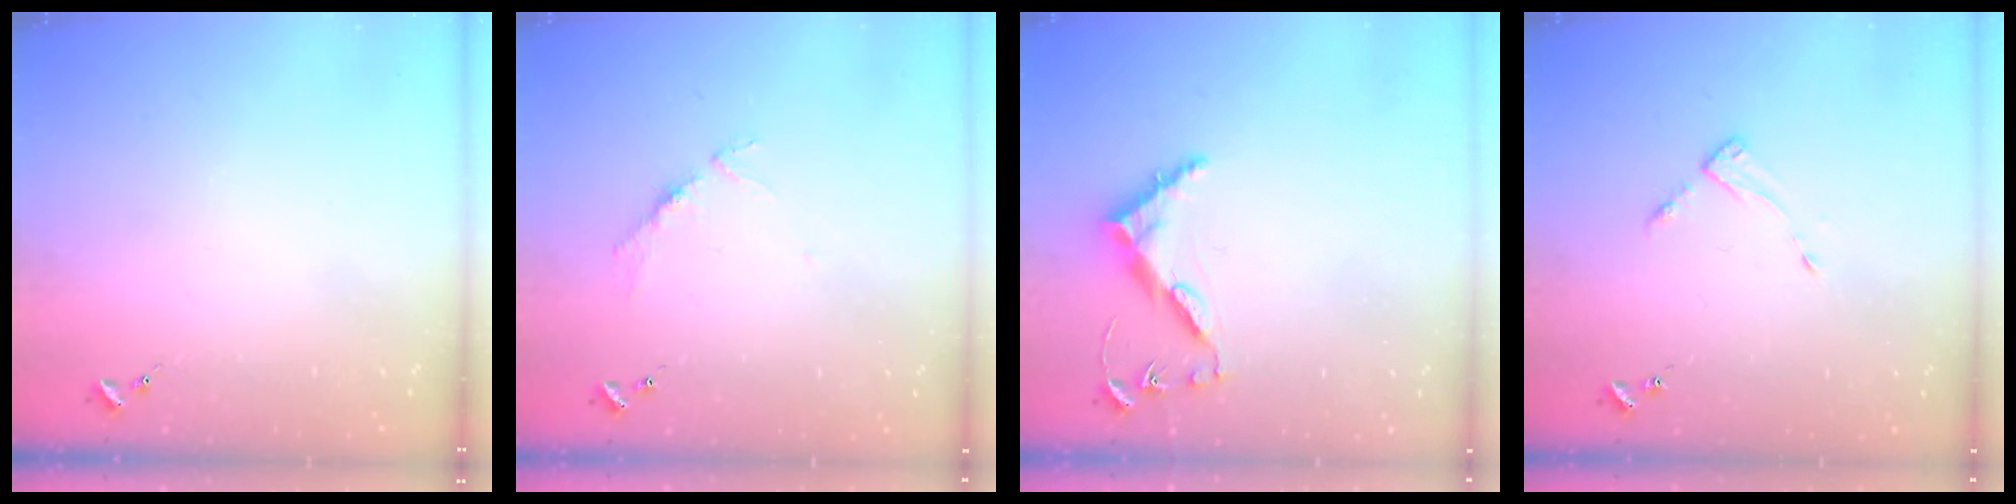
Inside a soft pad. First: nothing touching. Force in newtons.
{"total": 3.9, "press": 3.8, "slide": 0.5}
{"total": 8.2, "press": 8.1, "slide": 0.6}
{"total": 4.1, "press": 4.1, "slide": 0.4}